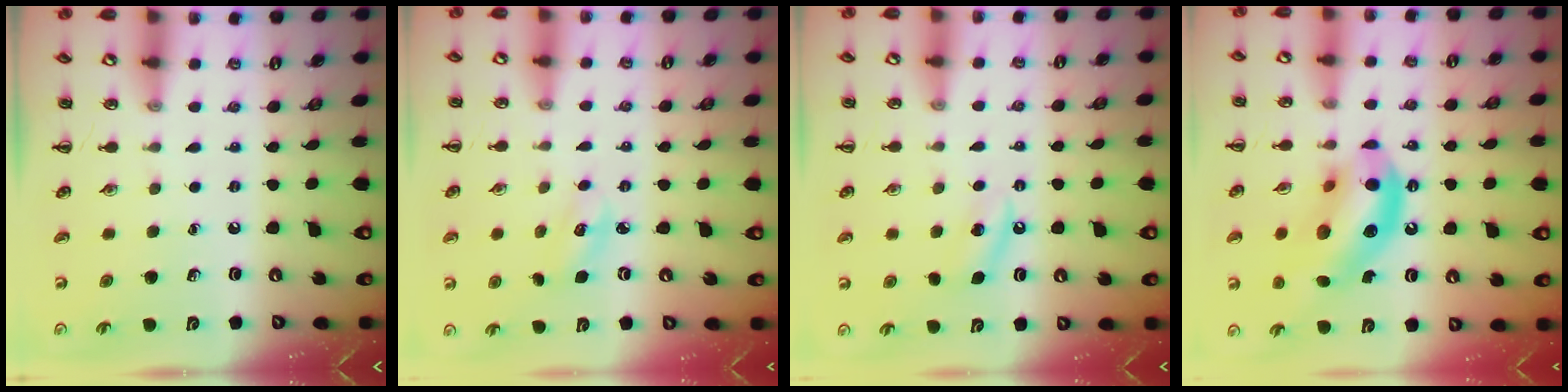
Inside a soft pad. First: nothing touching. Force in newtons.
{"total": 3.5, "press": 3.4, "slide": 0.9}
{"total": 5.0, "press": 4.8, "slide": 1.5}
{"total": 16.1, "press": 15.7, "slide": 3.6}